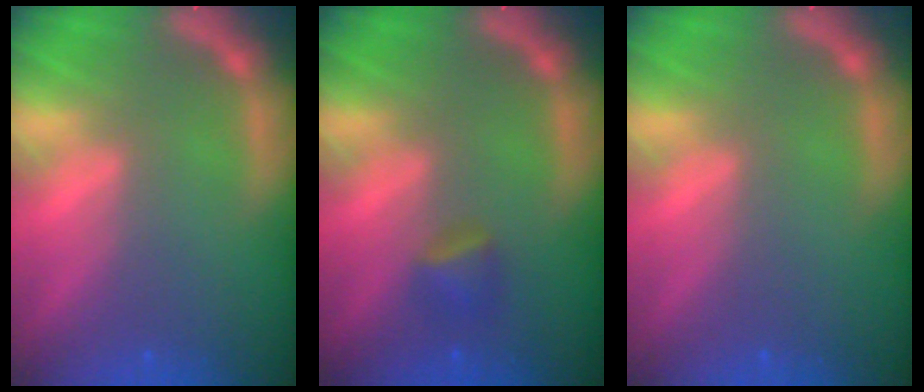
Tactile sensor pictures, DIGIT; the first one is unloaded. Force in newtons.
{"total": 1.9}
{"total": 0.0}